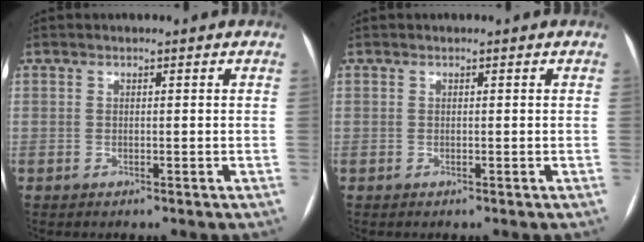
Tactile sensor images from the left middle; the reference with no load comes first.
{"total": 0.0}